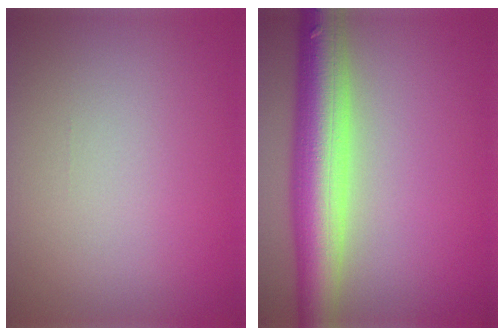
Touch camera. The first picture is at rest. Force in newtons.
{"total": 8.9, "press": 8.9, "slide": 0.5}